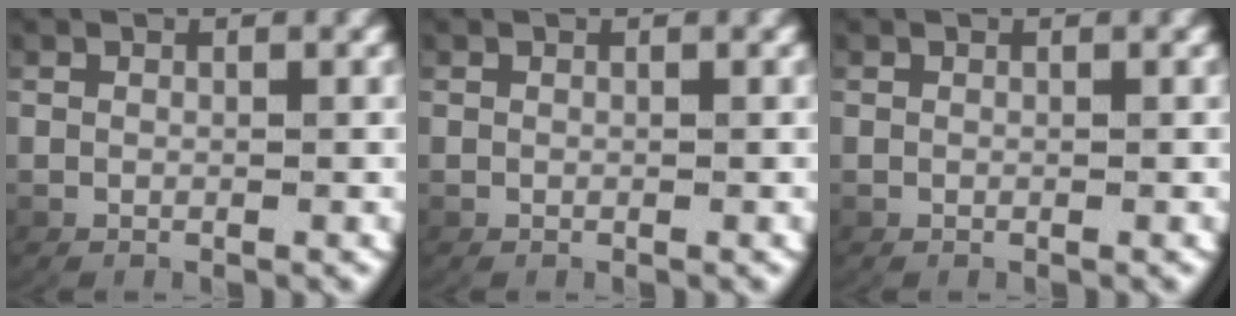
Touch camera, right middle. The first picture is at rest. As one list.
[{"total": 0.0}, {"total": 0.0}]